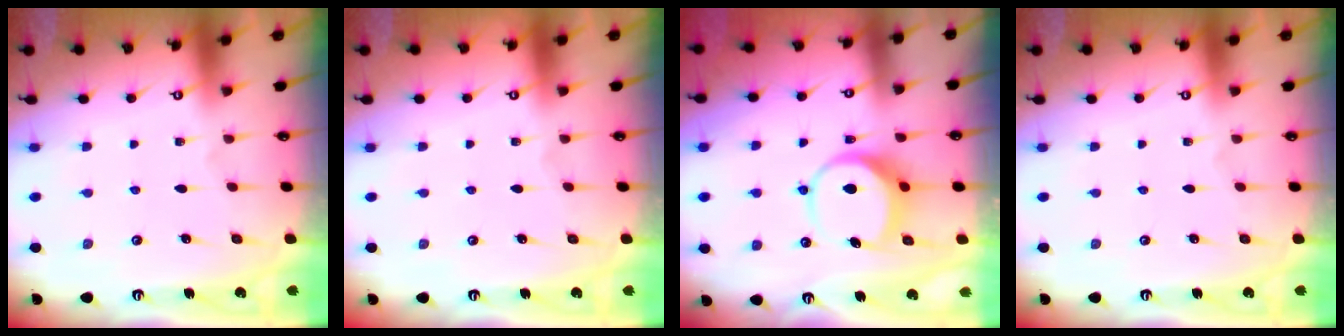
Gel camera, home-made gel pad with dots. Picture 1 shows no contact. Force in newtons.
{"total": 0.0}
{"total": 8.0, "press": 7.9, "slide": 1.0}
{"total": 0.0}